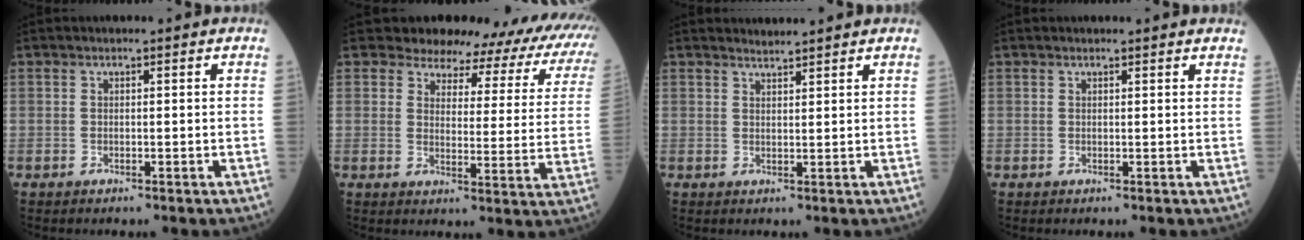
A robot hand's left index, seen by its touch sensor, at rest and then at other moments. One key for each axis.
{"total": 18.4, "fx": 16.5, "fy": 6.2, "fz": 5.3, "tx": -0.030, "ty": -0.052, "tz": 0.156}
{"total": 2.3, "fx": 2.3, "fy": -0.2, "fz": 0.2, "tx": -0.007, "ty": 0.009, "tz": 0.042}
{"total": 3.0, "fx": 2.9, "fy": 0.4, "fz": 0.7, "tx": -0.013, "ty": 0.010, "tz": 0.027}